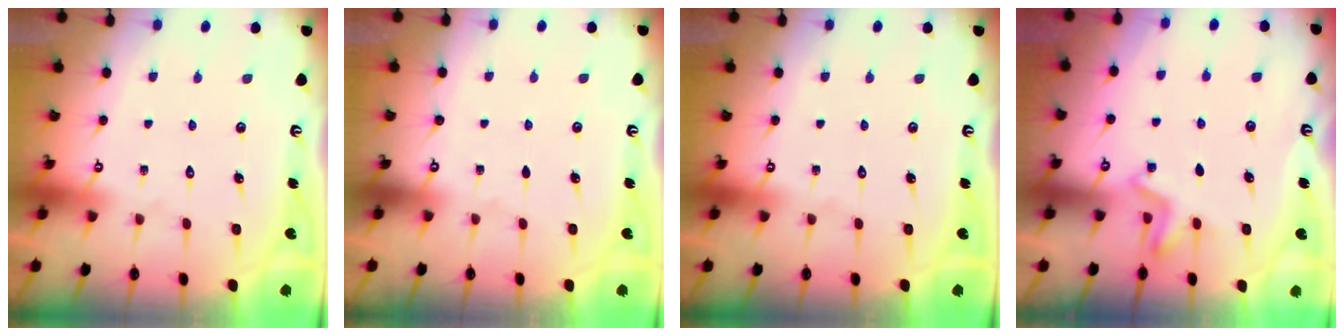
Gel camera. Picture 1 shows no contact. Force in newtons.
{"total": 0.0}
{"total": 0.0}
{"total": 2.8, "press": 2.4, "slide": 1.4}